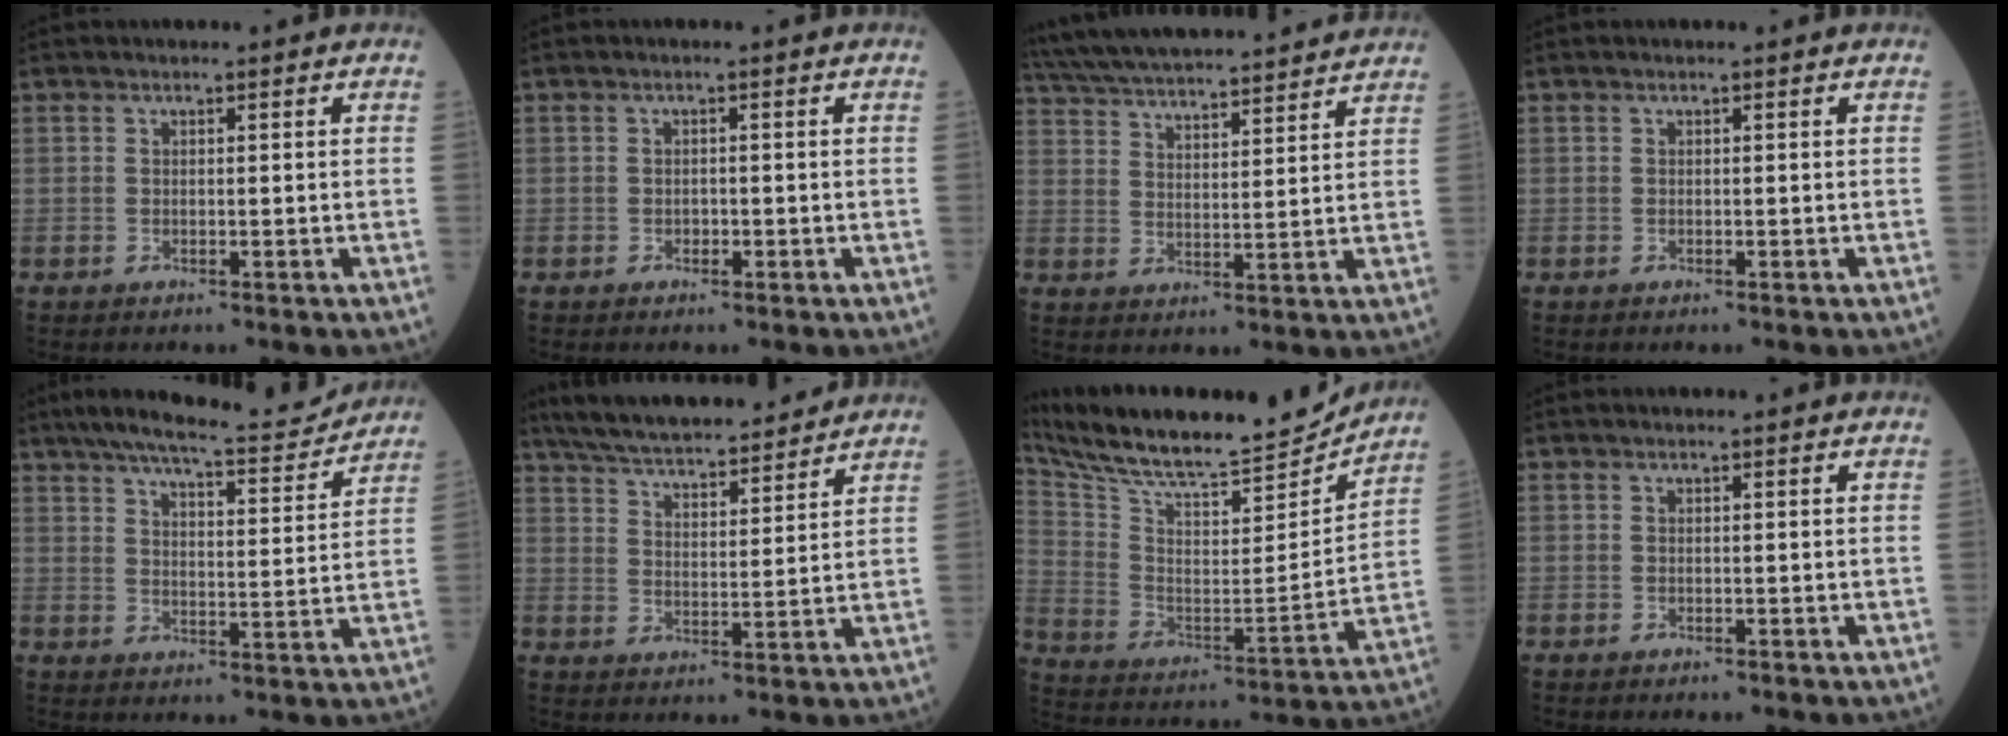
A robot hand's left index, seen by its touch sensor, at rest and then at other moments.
{"total": 0.8, "force": [-0.4, 0.5, 0.4], "torque": [-0.007, 0.002, -0.007]}
{"total": 22.8, "force": [20.8, 2.8, 8.8], "torque": [-0.165, 0.038, 0.311]}
{"total": 0.0}
{"total": 14.2, "force": [12.9, 1.6, 5.7], "torque": [-0.092, -0.002, 0.183]}
{"total": 17.2, "force": [15.5, 2.7, 7.0], "torque": [-0.121, 0.028, 0.243]}
{"total": 23.1, "force": [21.4, 2.7, 8.3], "torque": [-0.161, -0.023, 0.334]}
{"total": 0.0}